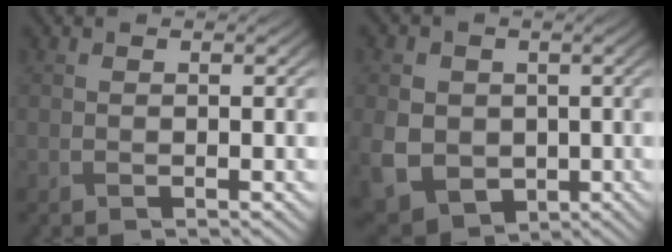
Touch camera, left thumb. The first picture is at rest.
{"total": 8.2, "force": [-0.7, 7.0, 4.2], "torque": [-0.125, -0.020, -0.015]}